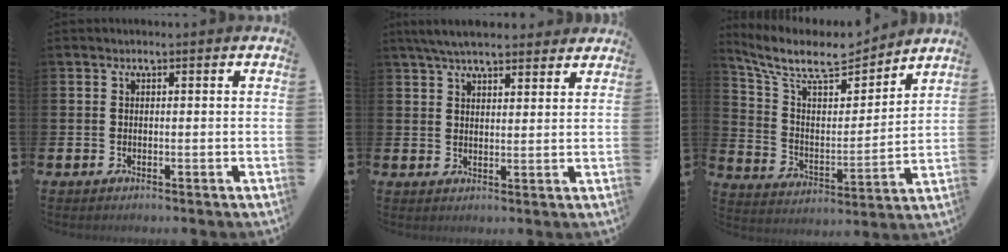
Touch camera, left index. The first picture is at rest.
{"total": 5.5, "force": [5.1, 1.1, 1.7], "torque": [-0.042, -0.014, 0.094]}
{"total": 9.7, "force": [8.5, 2.8, 3.8], "torque": [-0.117, -0.055, 0.148]}